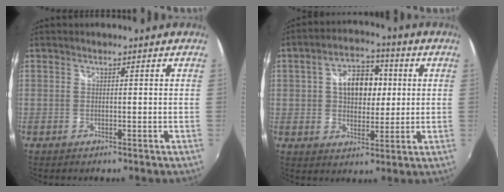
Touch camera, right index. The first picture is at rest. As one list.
[{"total": 10.5, "force": [1.6, 6.9, 7.8], "torque": [-0.135, 0.023, 0.029]}]